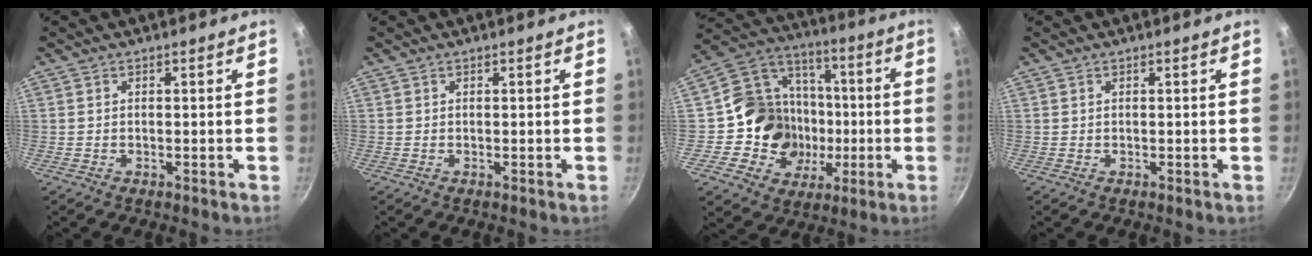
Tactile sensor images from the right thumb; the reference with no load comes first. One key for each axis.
{"total": 0.0}
{"total": 17.4, "fx": -2.6, "fy": 16.0, "fz": 6.2, "tx": -0.064, "ty": 0.030, "tz": -0.045}
{"total": 0.0}